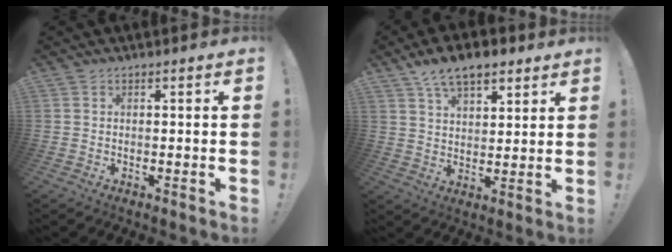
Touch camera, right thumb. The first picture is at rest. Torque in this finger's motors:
{"motor_torque": [0.17, 0.33, 0.65, 0.64, 0.08]}